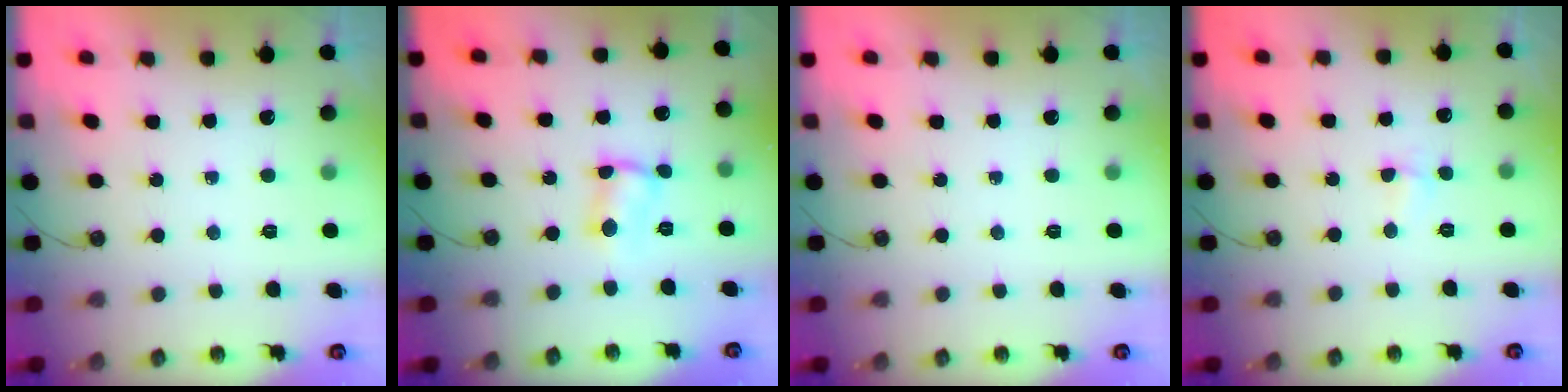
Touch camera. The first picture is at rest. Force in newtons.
{"total": 2.7, "press": 2.7, "slide": 0.1}
{"total": 0.0}
{"total": 2.7, "press": 2.0, "slide": 1.8}